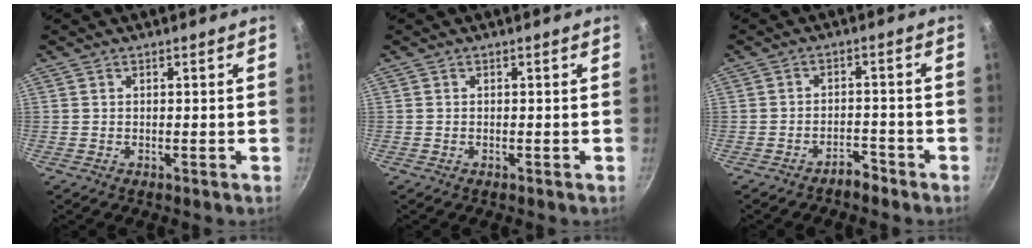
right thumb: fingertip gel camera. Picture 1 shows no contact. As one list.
[{"total": 0.0}, {"total": 3.1, "force": [-2.7, 1.2, 1.0], "torque": [0.001, 0.033, -0.039]}]